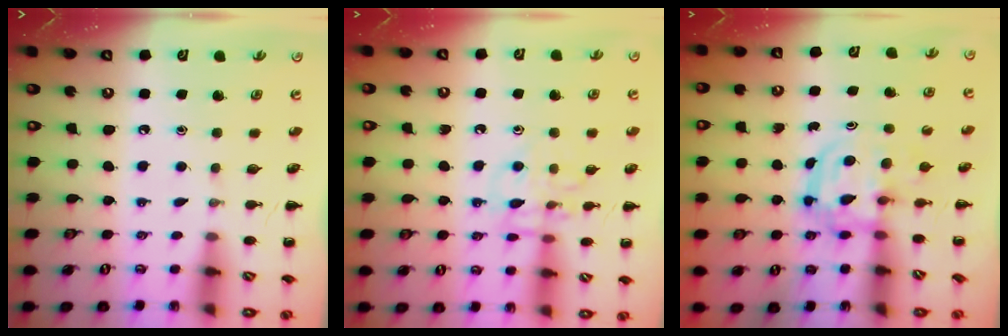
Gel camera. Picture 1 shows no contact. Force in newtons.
{"total": 10.1, "press": 10.1, "slide": 0.4}
{"total": 3.1, "press": 3.1, "slide": 0.4}